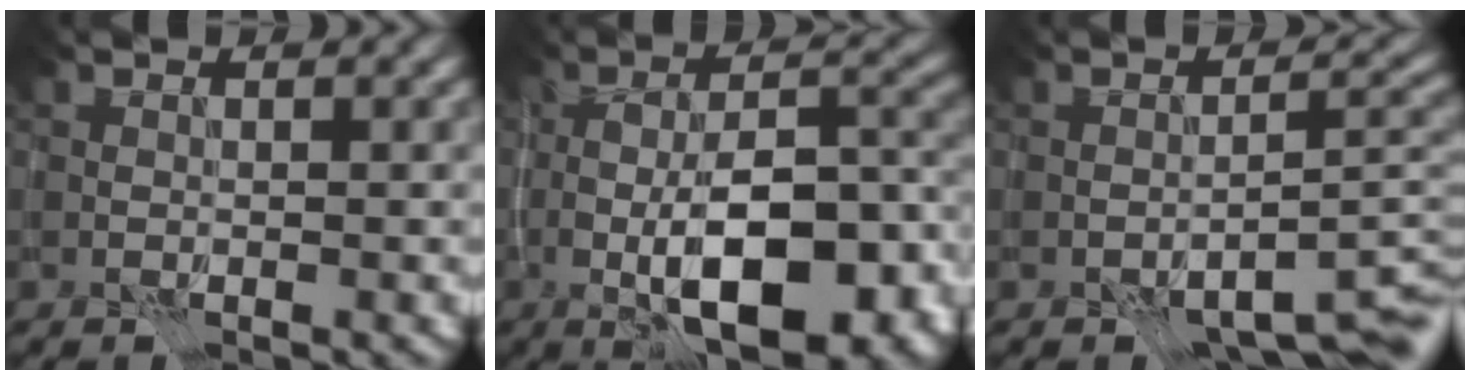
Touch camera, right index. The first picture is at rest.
{"total": 12.0, "force": [-3.1, 5.3, 10.3], "torque": [-0.167, -0.013, -0.043]}
{"total": 5.8, "force": [-3.5, 1.7, 4.3], "torque": [-0.053, 0.003, -0.047]}